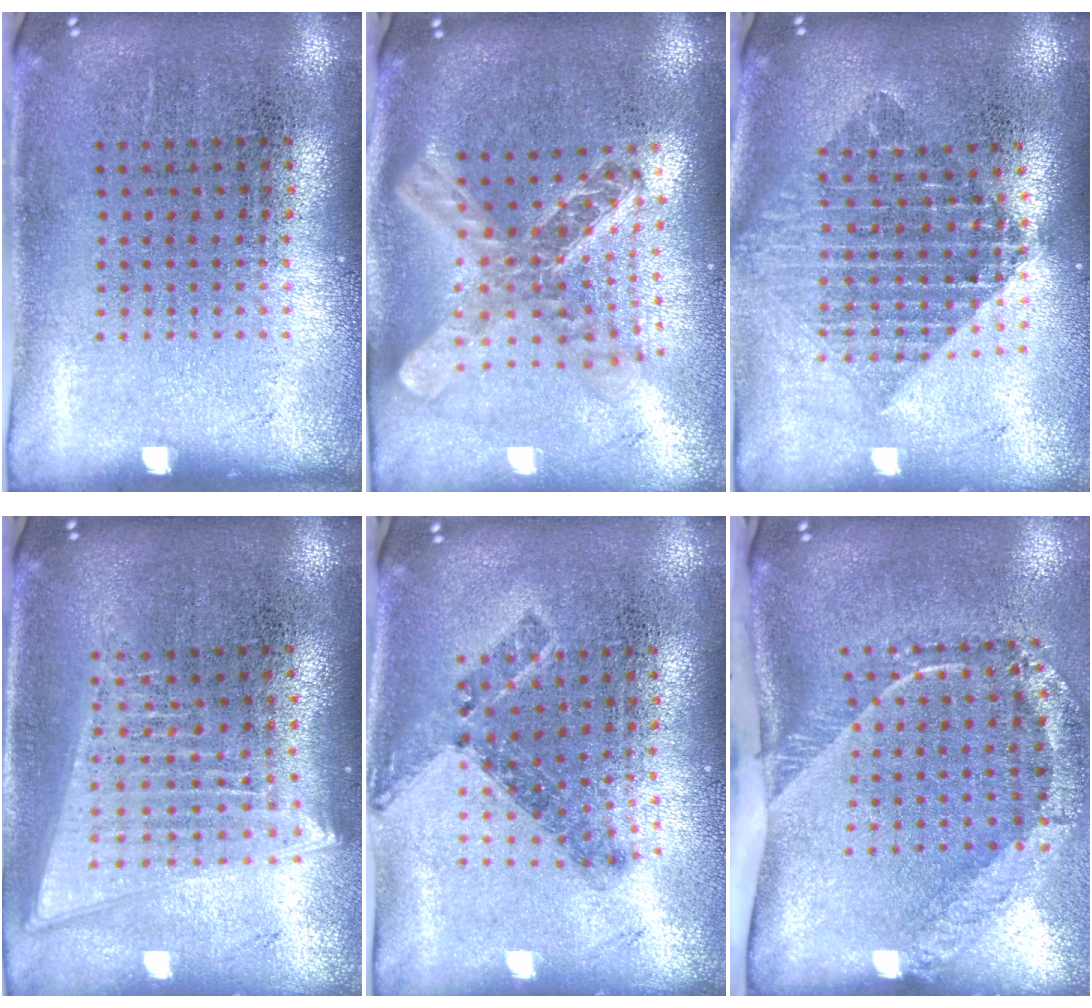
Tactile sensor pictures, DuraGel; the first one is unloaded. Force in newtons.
{"total": 2.4, "press": 1.9, "slide": 1.4}
{"total": 2.1, "press": 1.7, "slide": 1.3}
{"total": 2.0, "press": 1.7, "slide": 1.0}
{"total": 0.8, "press": 0.7, "slide": 0.4}
{"total": 2.6, "press": 1.7, "slide": 1.9}